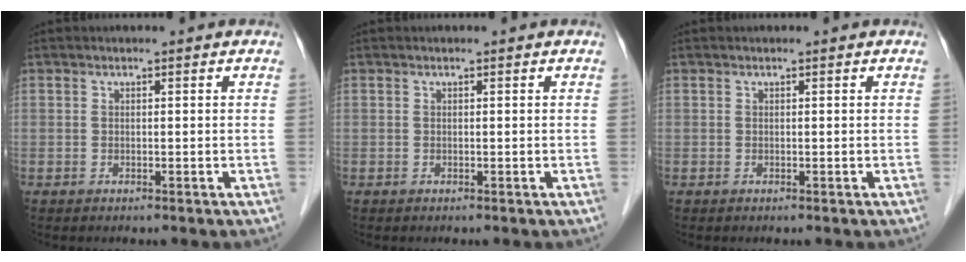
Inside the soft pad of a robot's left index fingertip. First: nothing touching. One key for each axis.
{"total": 0.0}
{"total": 0.0}